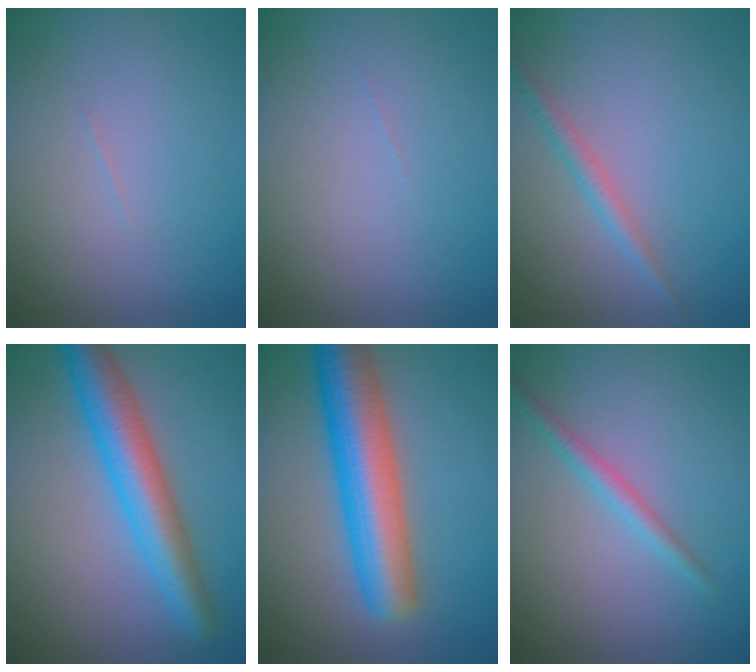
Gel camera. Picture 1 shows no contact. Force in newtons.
{"total": 0.0}
{"total": 1.6, "press": 1.6, "slide": 0.0}
{"total": 6.2, "press": 6.2, "slide": 0.3}
{"total": 8.4, "press": 8.4, "slide": 0.2}
{"total": 1.9, "press": 1.9, "slide": 0.1}